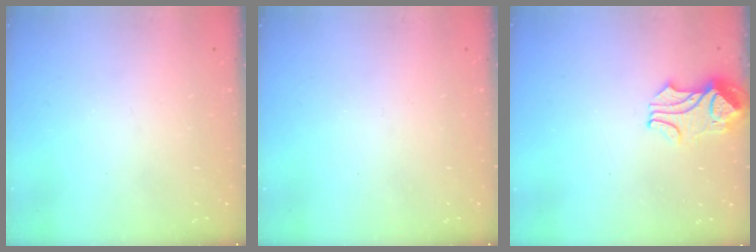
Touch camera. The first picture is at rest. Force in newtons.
{"total": 0.0}
{"total": 2.1, "press": 2.0, "slide": 0.6}